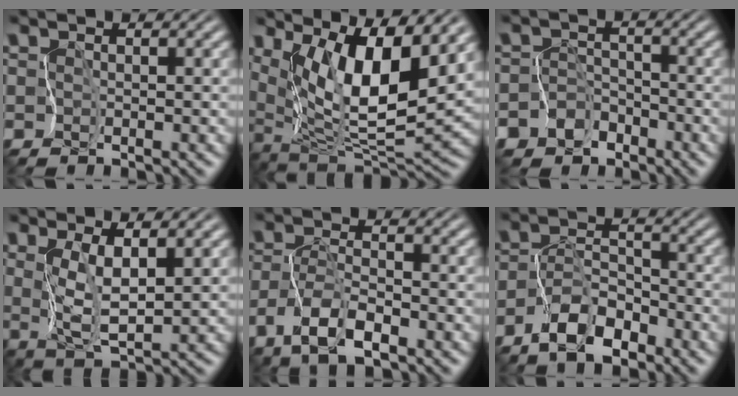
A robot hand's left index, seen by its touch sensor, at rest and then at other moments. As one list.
[{"total": 9.4, "force": [4.5, 2.3, 7.9], "torque": [-0.141, -0.013, 0.092]}, {"total": 7.0, "force": [-4.9, 5.0, -0.2], "torque": [0.018, -0.007, -0.091]}, {"total": 3.3, "force": [1.9, 0.3, 2.7], "torque": [-0.064, -0.002, 0.047]}, {"total": 3.8, "force": [-2.2, 1.3, 2.8], "torque": [-0.056, 0.005, -0.045]}, {"total": 4.5, "force": [-3.1, 1.9, 2.5], "torque": [-0.045, 0.008, -0.060]}]